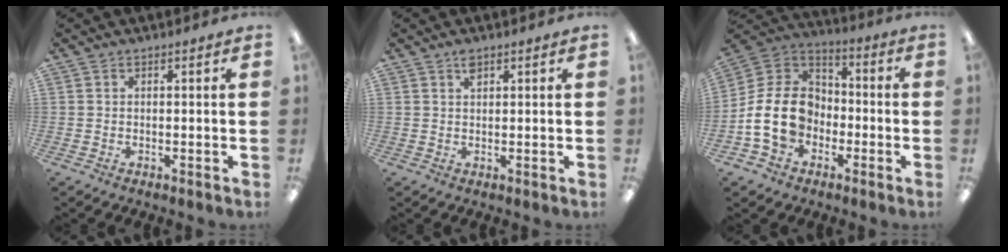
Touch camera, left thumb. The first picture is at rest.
{"total": 1.9, "force": [1.5, 0.8, 0.8], "torque": [-0.013, -0.001, 0.025]}
{"total": 15.5, "force": [-2.9, 12.2, 9.2], "torque": [-0.210, 0.032, -0.049]}